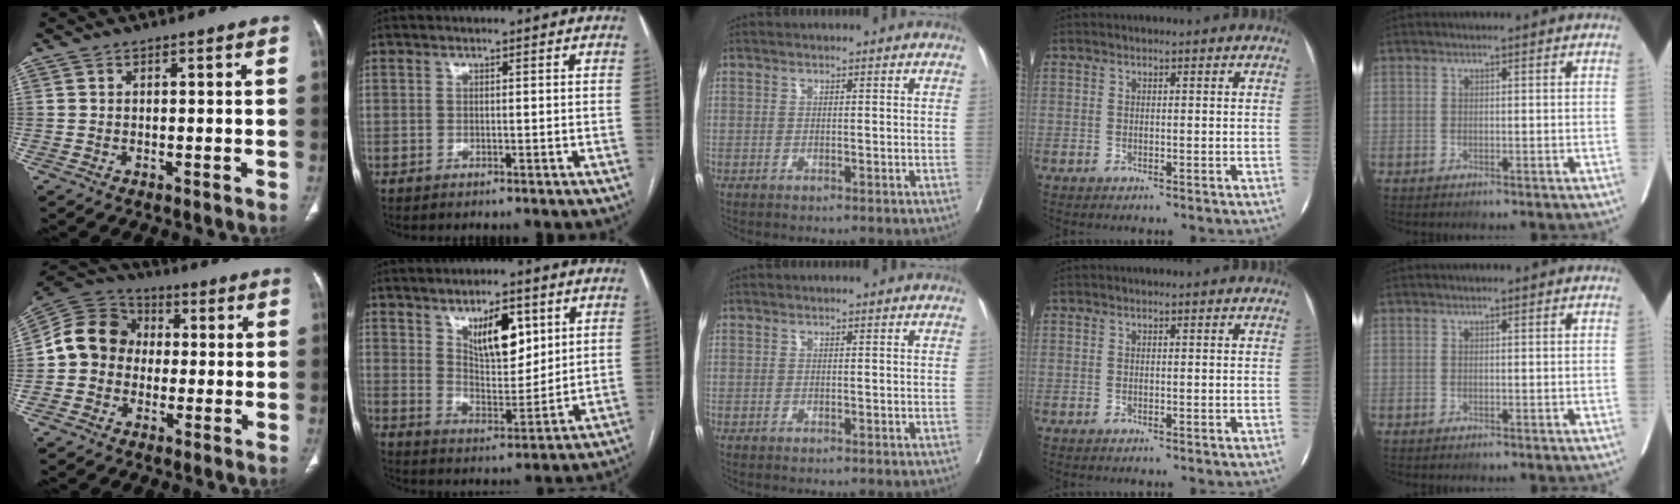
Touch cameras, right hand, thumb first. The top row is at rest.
{"thumb": {"total": 11.6, "force": [-0.3, 10.2, 5.5], "torque": [-0.083, 0.033, -0.019]}, "index": {"total": 9.1, "force": [4.5, 3.6, 7.0], "torque": [-0.115, -0.002, 0.084]}}